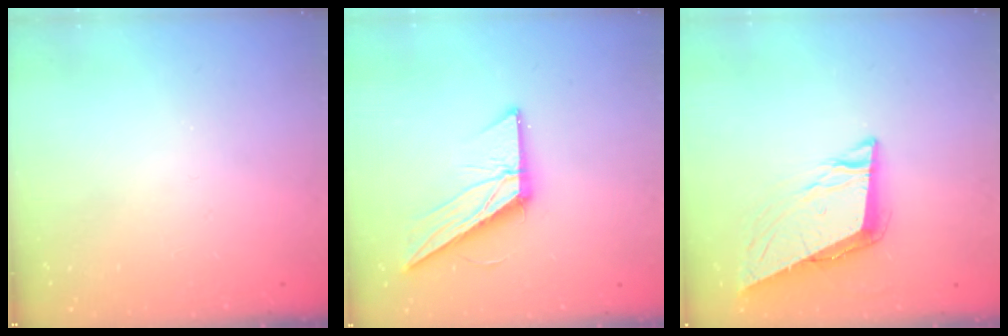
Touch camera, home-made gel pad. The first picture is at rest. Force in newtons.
{"total": 13.9, "press": 13.9, "slide": 0.5}
{"total": 9.8, "press": 9.3, "slide": 3.0}